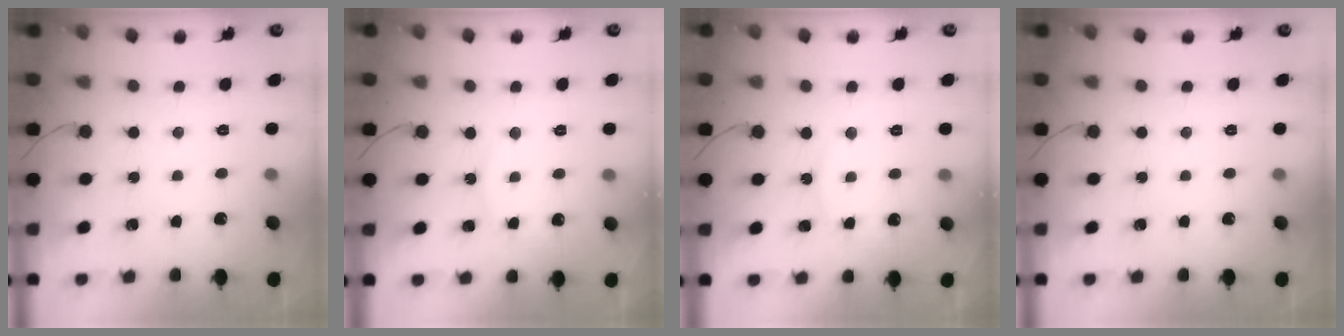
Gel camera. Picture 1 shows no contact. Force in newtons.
{"total": 5.8, "press": 5.8, "slide": 0.1}
{"total": 5.8, "press": 5.8, "slide": 0.1}
{"total": 0.0}